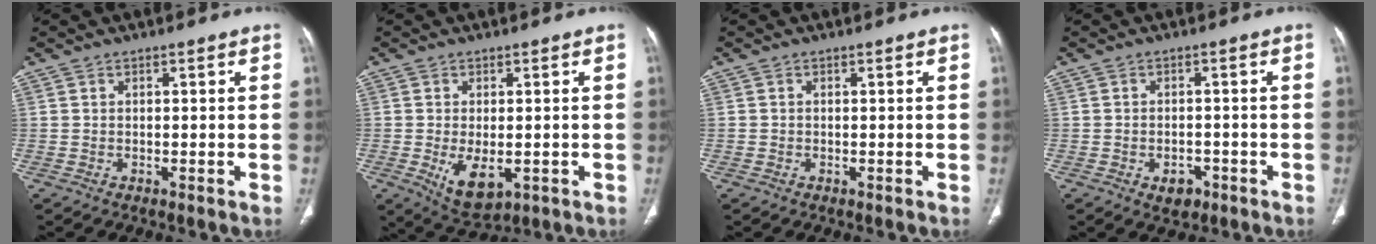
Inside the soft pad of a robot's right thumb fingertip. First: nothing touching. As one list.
[{"total": 7.4, "force": [-1.8, 4.0, 6.0], "torque": [-0.097, -0.013, -0.014]}, {"total": 0.0}, {"total": 3.8, "force": [-1.9, 2.5, 2.1], "torque": [-0.019, 0.010, -0.021]}]